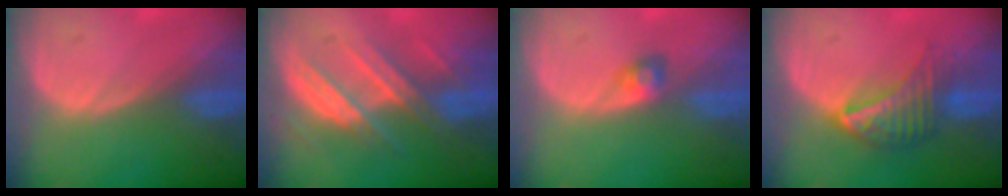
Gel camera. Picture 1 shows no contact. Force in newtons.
{"total": 7.9, "press": 7.3, "slide": 2.9}
{"total": 2.1, "press": 2.1, "slide": 0.2}
{"total": 7.2, "press": 6.4, "slide": 3.3}